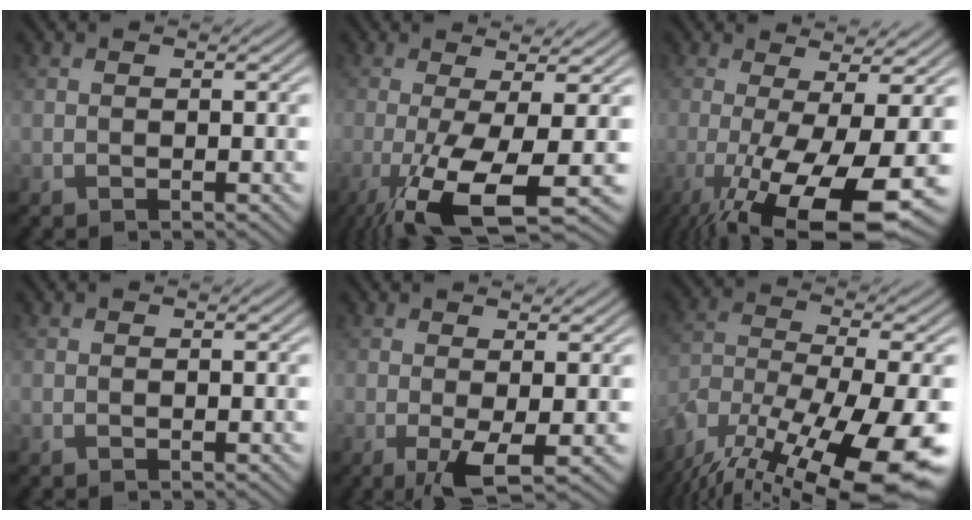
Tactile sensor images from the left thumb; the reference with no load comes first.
{"total": 10.4, "force": [-3.8, 2.3, 9.5], "torque": [-0.168, -0.012, -0.065]}
{"total": 13.8, "force": [-5.0, 3.5, 12.3], "torque": [-0.214, -0.022, -0.076]}
{"total": 0.0}
{"total": 3.3, "force": [-0.2, 0.5, 3.3], "torque": [-0.064, -0.005, -0.005]}
{"total": 18.5, "force": [-13.0, 6.3, 11.5], "torque": [-0.239, -0.057, -0.195]}